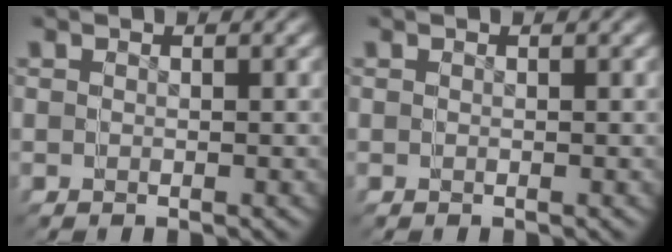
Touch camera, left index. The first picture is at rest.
{"total": 0.0}